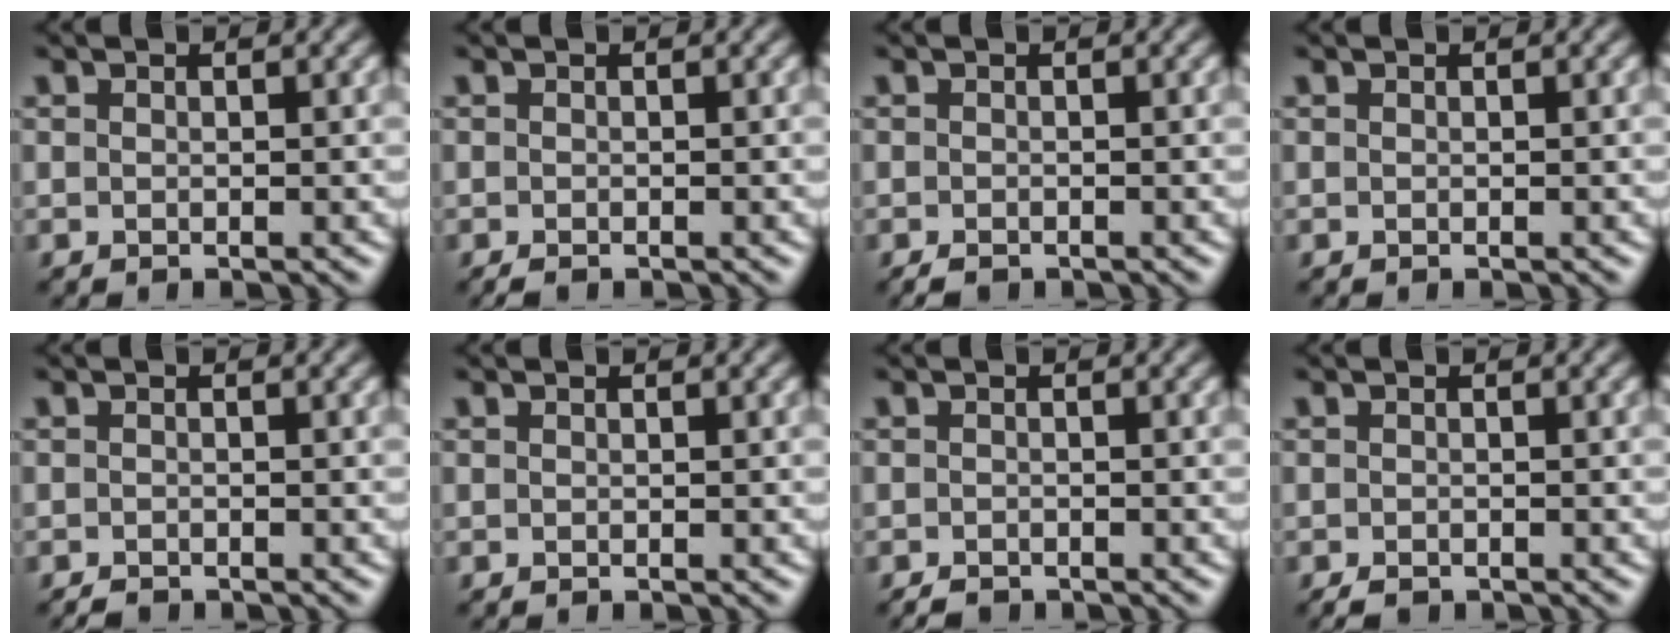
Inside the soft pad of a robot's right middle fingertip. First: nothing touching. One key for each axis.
{"total": 0.7, "fx": -0.6, "fy": 0.2, "fz": 0.4, "tx": -0.008, "ty": -0.001, "tz": -0.008}
{"total": 1.1, "fx": -0.9, "fy": 0.4, "fz": 0.5, "tx": -0.010, "ty": -0.003, "tz": -0.017}
{"total": 0.0}
{"total": 0.7, "fx": -0.7, "fy": 0.1, "fz": 0.0, "tx": -0.001, "ty": -0.001, "tz": -0.012}
{"total": 0.0}
{"total": 1.0, "fx": -0.9, "fy": 0.3, "fz": 0.2, "tx": -0.004, "ty": -0.002, "tz": -0.017}
{"total": 1.2, "fx": -1.0, "fy": 0.5, "fz": 0.5, "tx": -0.011, "ty": -0.003, "tz": -0.017}